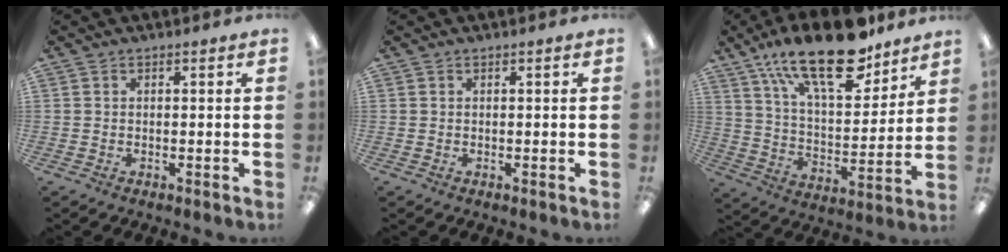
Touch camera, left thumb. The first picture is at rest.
{"total": 0.0}
{"total": 23.0, "force": [15.4, 9.0, 14.5], "torque": [-0.233, -0.085, 0.263]}